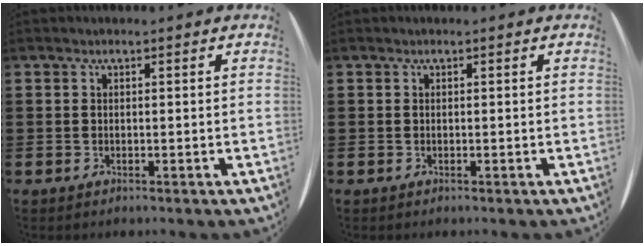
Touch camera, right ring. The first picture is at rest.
{"total": 0.0}